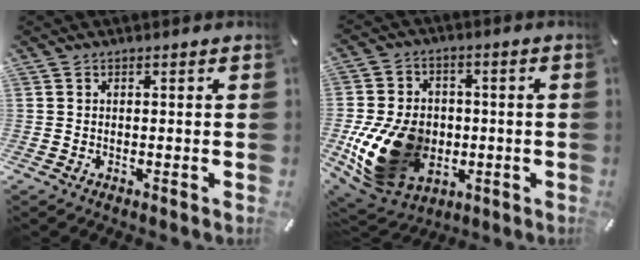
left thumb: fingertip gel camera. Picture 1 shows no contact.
{"total": 19.1, "force": [-3.7, 14.6, 11.8], "torque": [-0.234, 0.013, -0.052]}